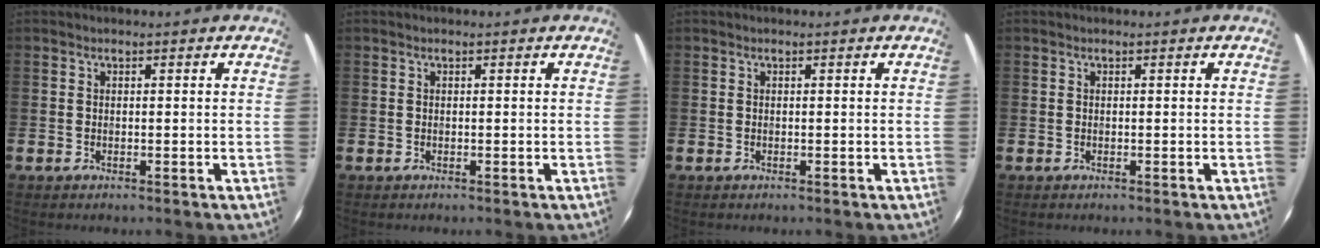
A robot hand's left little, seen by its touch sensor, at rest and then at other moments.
{"total": 0.0}
{"total": 0.0}
{"total": 0.0}